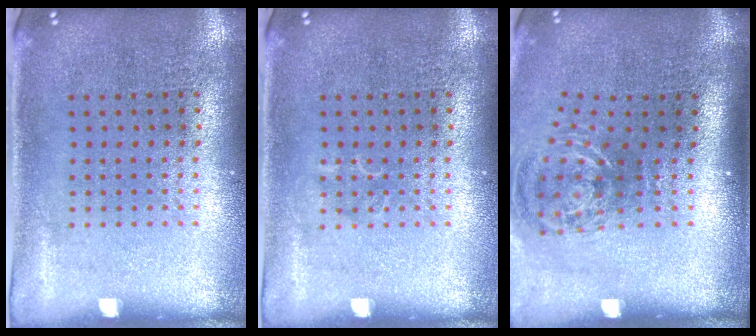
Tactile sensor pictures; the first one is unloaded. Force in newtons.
{"total": 0.5, "press": 0.5, "slide": 0.1}
{"total": 1.7, "press": 1.2, "slide": 1.2}